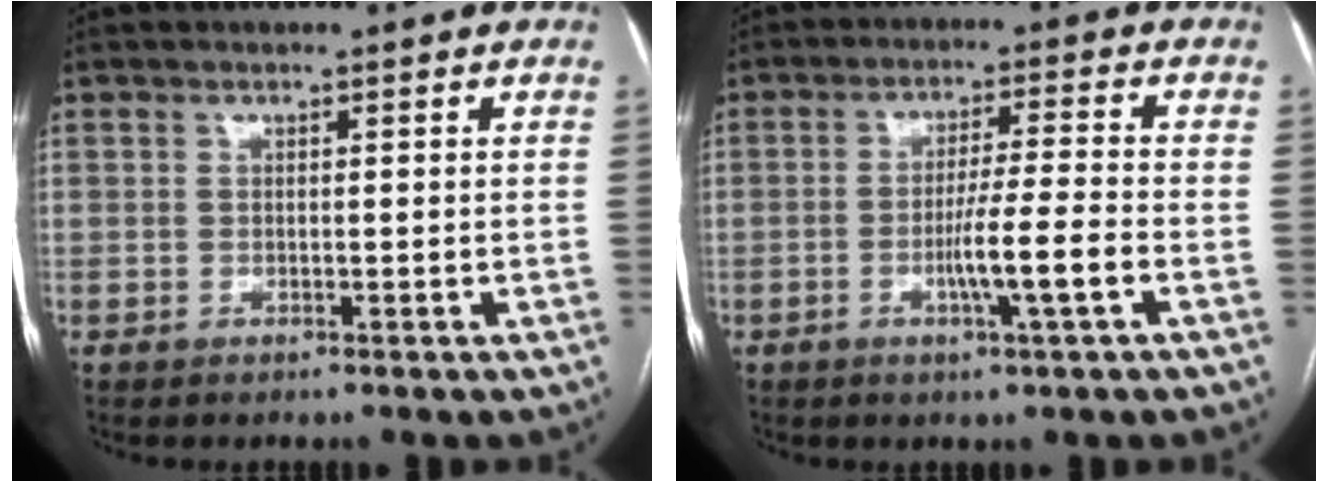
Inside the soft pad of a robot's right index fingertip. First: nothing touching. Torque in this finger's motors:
{"motor_torque": [1.81, 0.02, 0.67, 0.15]}